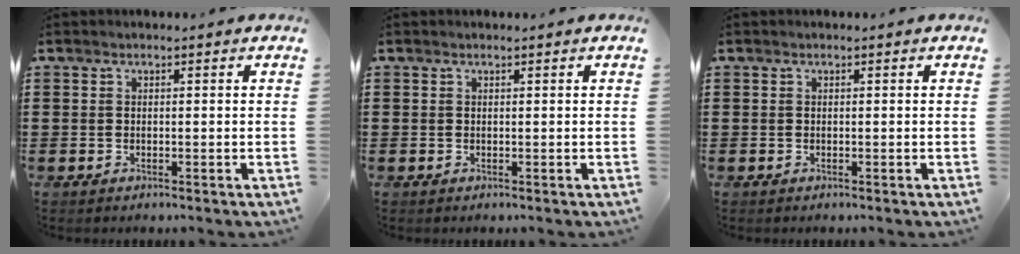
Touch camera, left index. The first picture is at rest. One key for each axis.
{"total": 0.0}
{"total": 0.0}